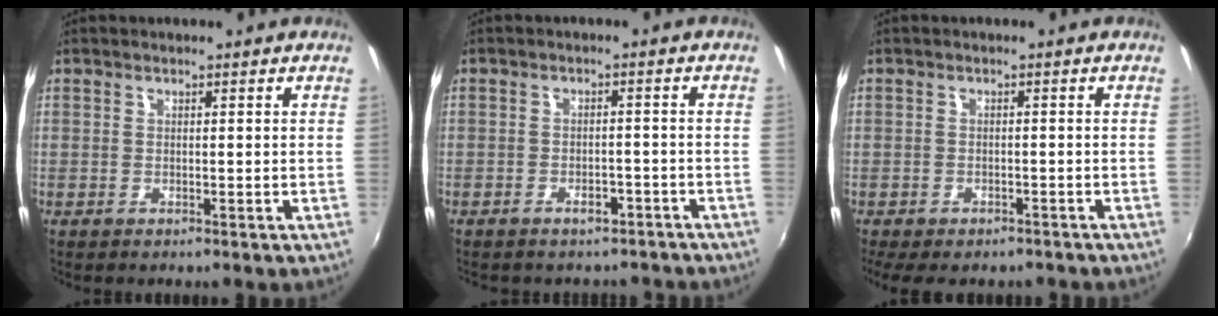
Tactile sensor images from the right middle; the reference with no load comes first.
{"total": 5.7, "force": [-4.8, 2.6, 1.6], "torque": [-0.030, 0.008, -0.054]}
{"total": 6.5, "force": [-4.8, 3.4, 2.7], "torque": [-0.059, -0.010, -0.067]}